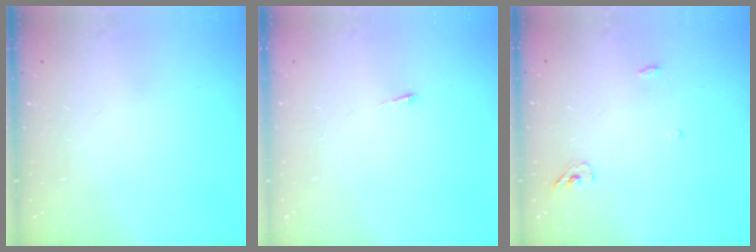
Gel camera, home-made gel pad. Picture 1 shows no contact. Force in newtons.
{"total": 2.6, "press": 2.5, "slide": 0.3}
{"total": 3.7, "press": 3.5, "slide": 1.1}